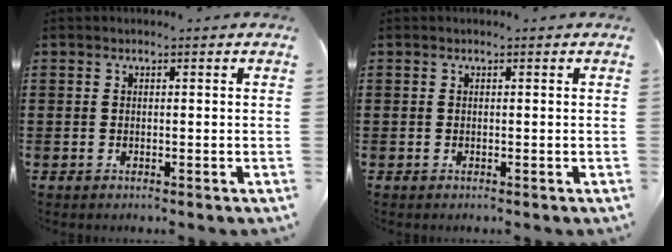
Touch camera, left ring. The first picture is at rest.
{"total": 0.0}